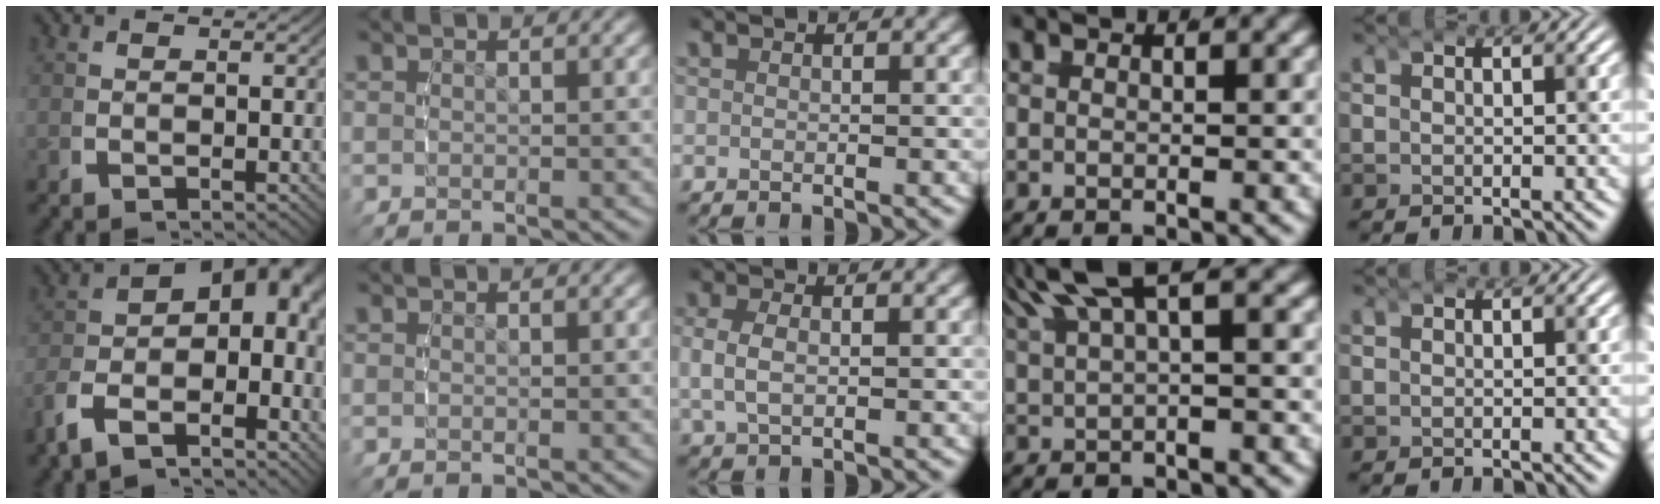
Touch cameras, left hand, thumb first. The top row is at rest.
{"thumb": {"total": 11.5, "force": [-0.4, 6.9, 9.2], "torque": [-0.130, 0.005, -0.030]}, "middle": {"total": 2.7, "force": [0.2, 1.7, 2.1], "torque": [-0.058, -0.003, 0.008]}, "ring": {"total": 5.1, "force": [2.8, 2.1, 3.8], "torque": [-0.065, 0.015, 0.043]}}